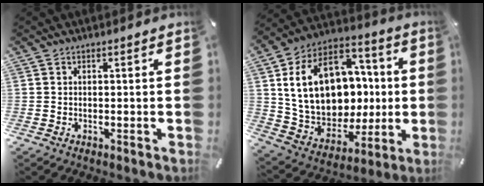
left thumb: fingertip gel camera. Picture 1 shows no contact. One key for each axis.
{"total": 21.0, "fx": 2.4, "fy": 16.1, "fz": 13.4, "tx": -0.249, "ty": -0.004, "tz": 0.055}